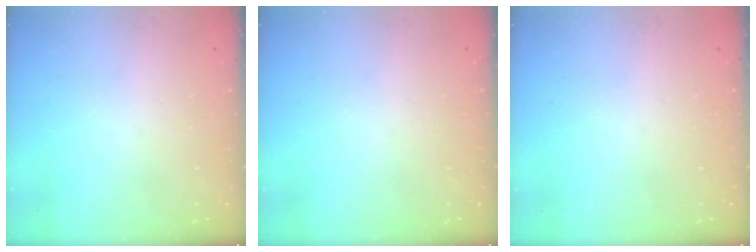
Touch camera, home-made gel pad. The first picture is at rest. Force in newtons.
{"total": 0.0}
{"total": 0.0}